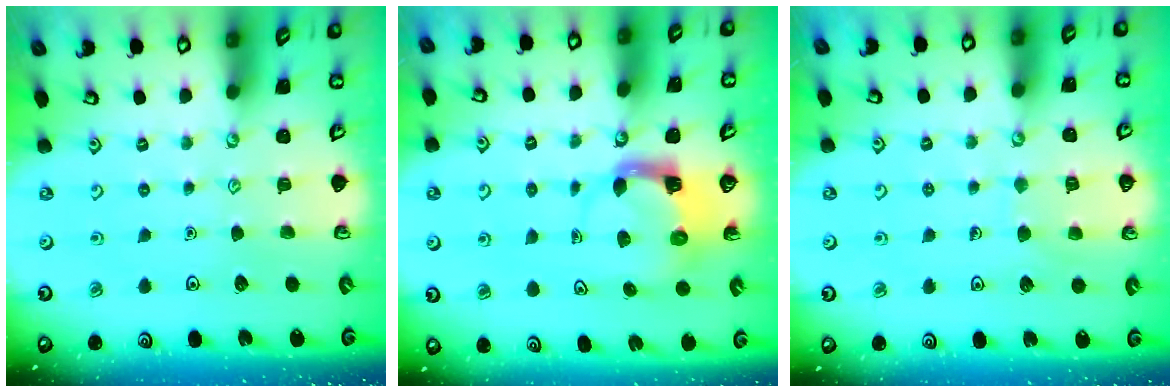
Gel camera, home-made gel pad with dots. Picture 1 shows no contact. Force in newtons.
{"total": 4.0, "press": 3.9, "slide": 0.6}
{"total": 4.9, "press": 4.9, "slide": 0.4}